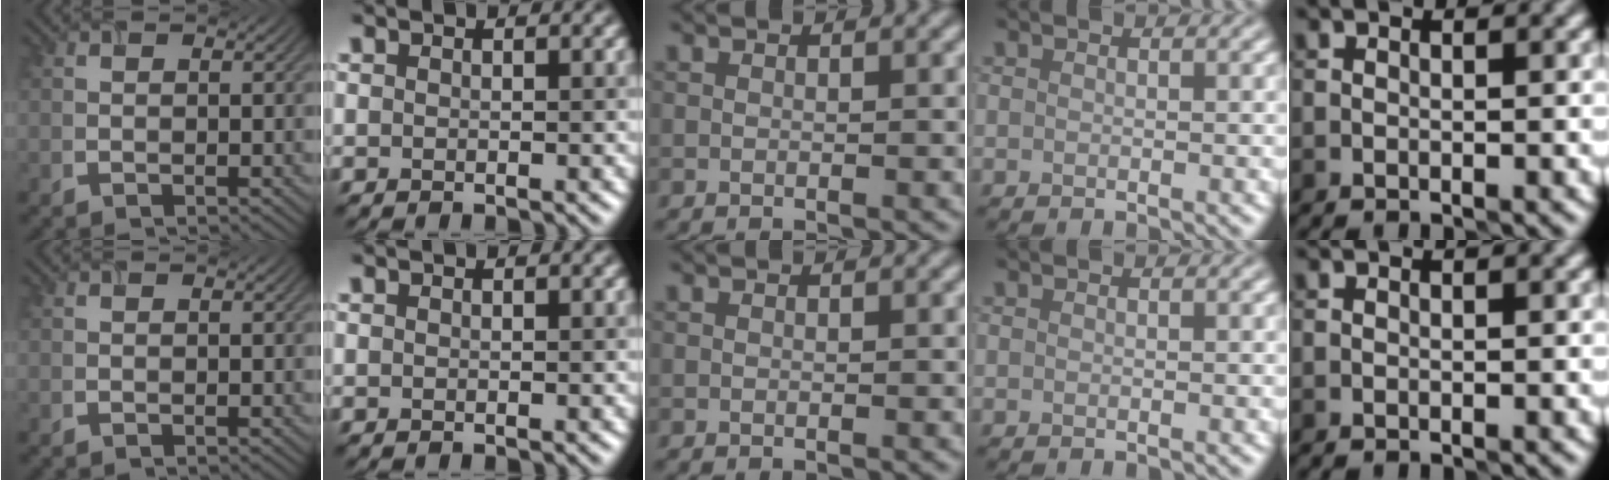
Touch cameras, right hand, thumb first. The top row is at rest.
{}